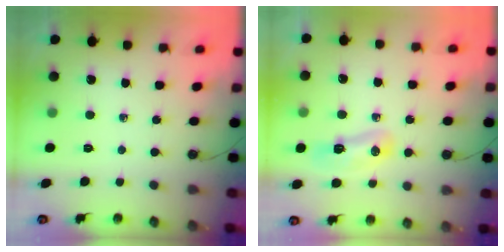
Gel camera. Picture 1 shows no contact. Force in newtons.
{"total": 18.7, "press": 10.2, "slide": 15.7}